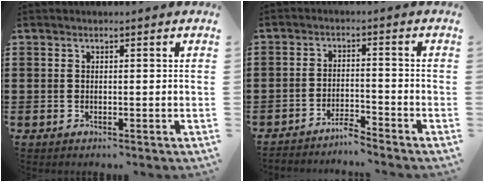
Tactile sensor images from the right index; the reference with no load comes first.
{"total": 3.2, "force": [-3.2, 0.0, 0.3], "torque": [-0.011, 0.001, -0.067]}